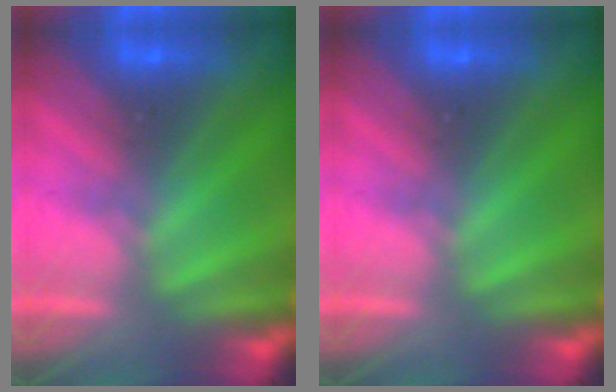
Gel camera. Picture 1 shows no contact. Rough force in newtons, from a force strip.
{"total": 0.0}